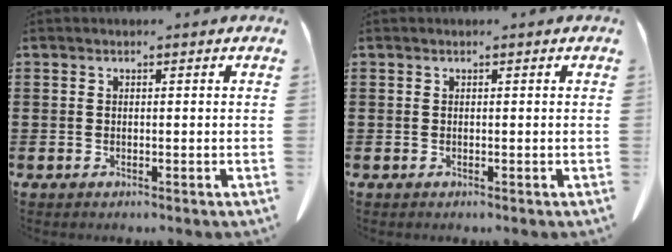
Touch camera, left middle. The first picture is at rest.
{"total": 0.0}